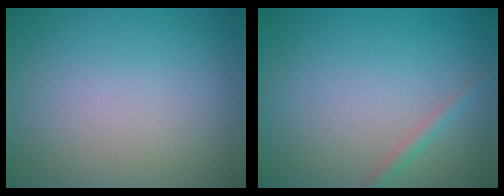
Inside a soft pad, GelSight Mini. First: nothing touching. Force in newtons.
{"total": 1.2, "press": 1.2, "slide": 0.0}